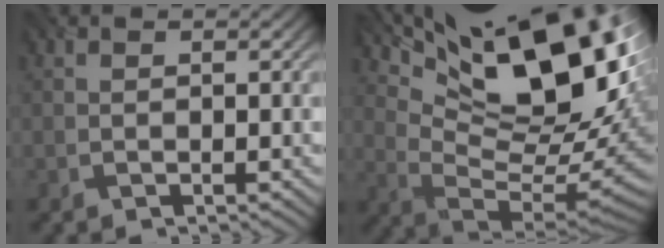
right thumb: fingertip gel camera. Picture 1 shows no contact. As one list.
[{"total": 19.7, "force": [9.2, 8.3, 15.2], "torque": [-0.246, 0.018, 0.163]}]